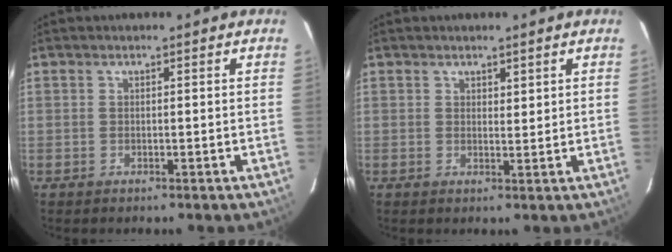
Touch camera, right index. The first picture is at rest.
{"total": 1.4, "force": [1.0, 0.6, 0.7], "torque": [-0.008, -0.002, 0.016]}